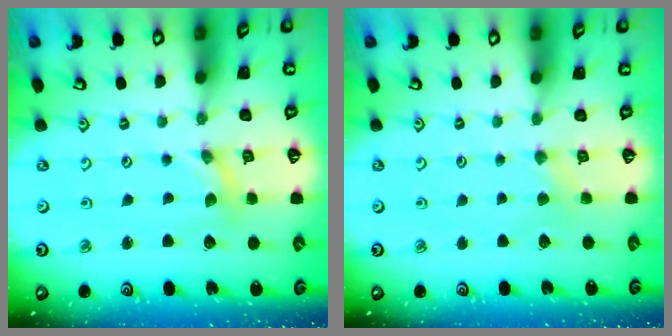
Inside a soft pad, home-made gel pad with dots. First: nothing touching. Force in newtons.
{"total": 1.2, "press": 1.1, "slide": 0.3}